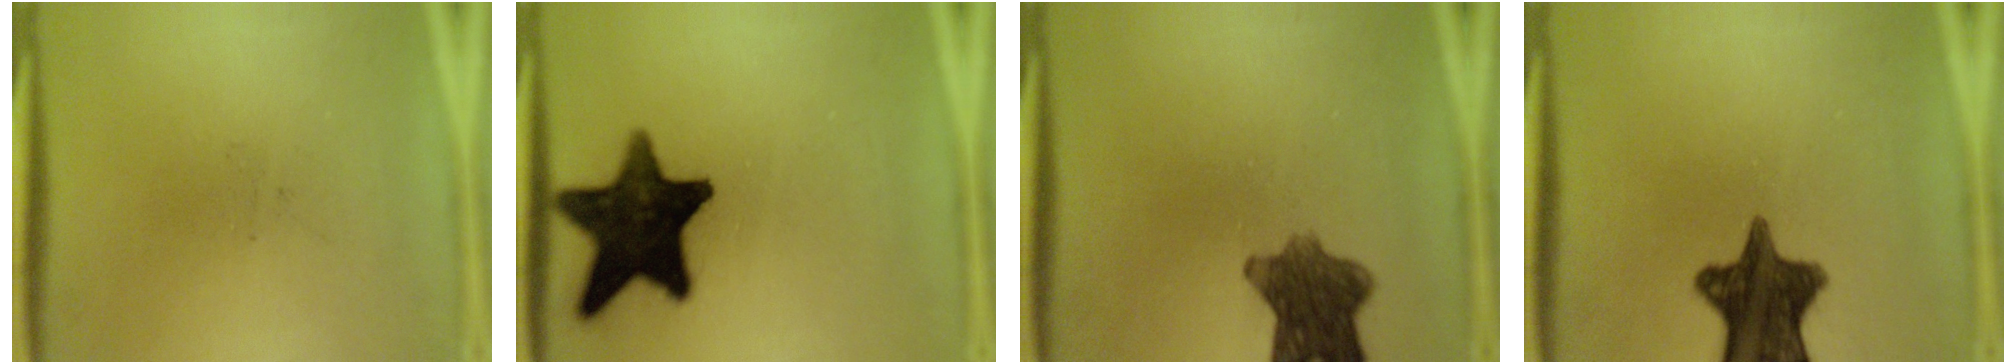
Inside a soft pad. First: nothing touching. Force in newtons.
{"total": 16.8}
{"total": 8.4}
{"total": 12.3}